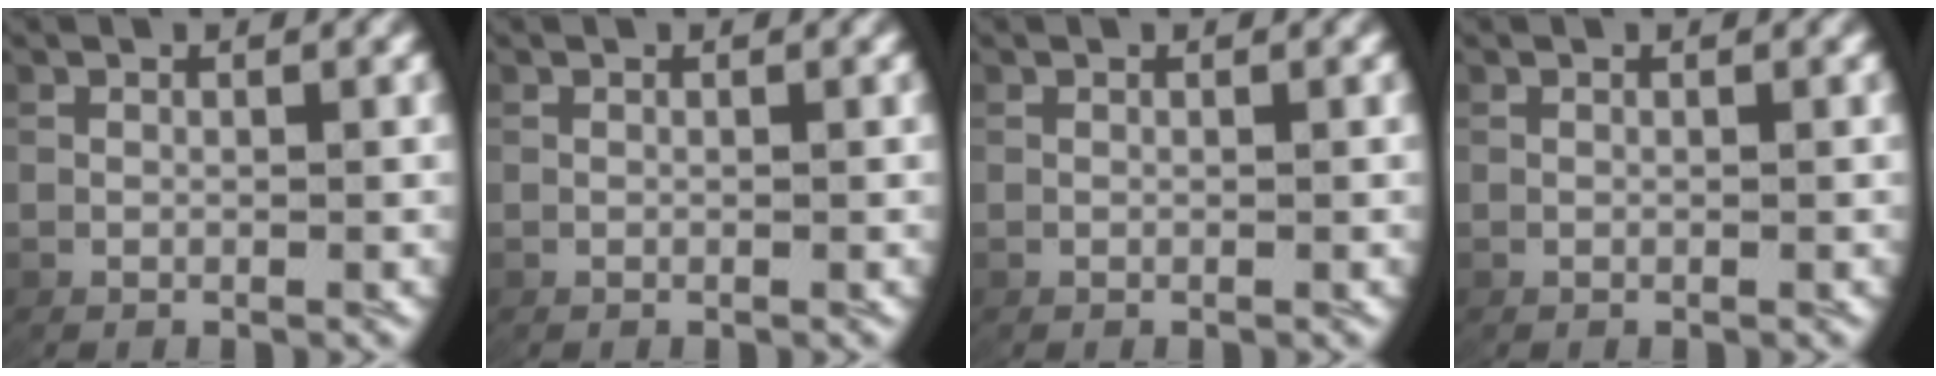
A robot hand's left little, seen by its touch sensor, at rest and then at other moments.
{"total": 0.0}
{"total": 0.0}
{"total": 0.0}